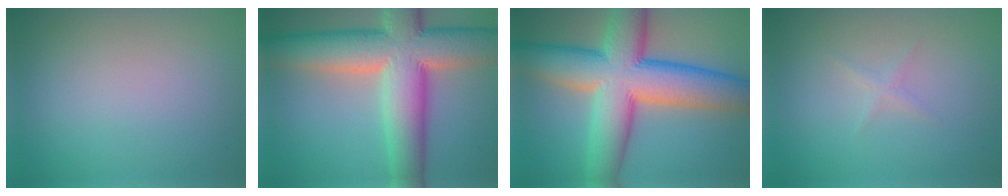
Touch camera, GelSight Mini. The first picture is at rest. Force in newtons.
{"total": 12.7, "press": 12.7, "slide": 0.8}
{"total": 13.4, "press": 13.4, "slide": 0.3}
{"total": 0.7, "press": 0.7, "slide": 0.0}